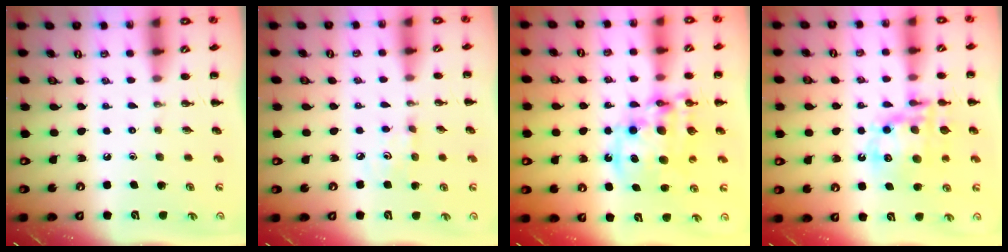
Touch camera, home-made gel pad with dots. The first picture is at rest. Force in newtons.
{"total": 3.7, "press": 3.6, "slide": 1.0}
{"total": 14.6, "press": 14.1, "slide": 3.6}
{"total": 15.2, "press": 14.8, "slide": 3.6}